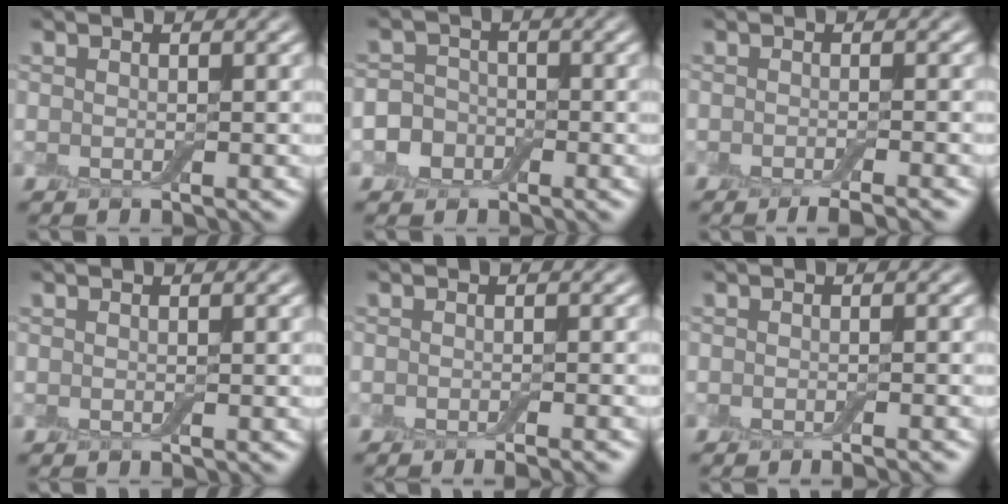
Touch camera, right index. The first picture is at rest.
{"total": 3.4, "force": [-1.4, 3.0, 1.0], "torque": [0.002, 0.008, -0.044]}
{"total": 2.9, "force": [-2.1, 0.4, 1.8], "torque": [-0.021, 0.000, -0.034]}
{"total": 0.0}
{"total": 2.4, "force": [-1.7, 0.4, 1.7], "torque": [-0.017, -0.001, -0.022]}
{"total": 1.5, "force": [-1.1, 0.1, 1.0], "torque": [-0.008, -0.002, -0.016]}